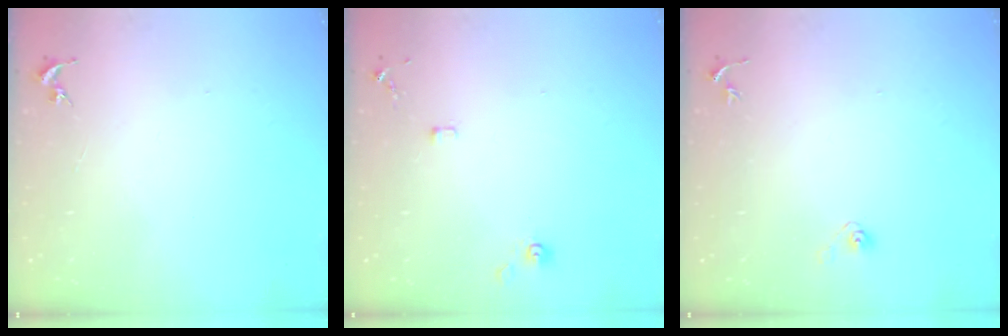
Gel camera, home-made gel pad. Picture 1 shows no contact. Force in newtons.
{"total": 6.5, "press": 6.4, "slide": 0.6}
{"total": 3.5, "press": 3.2, "slide": 1.5}